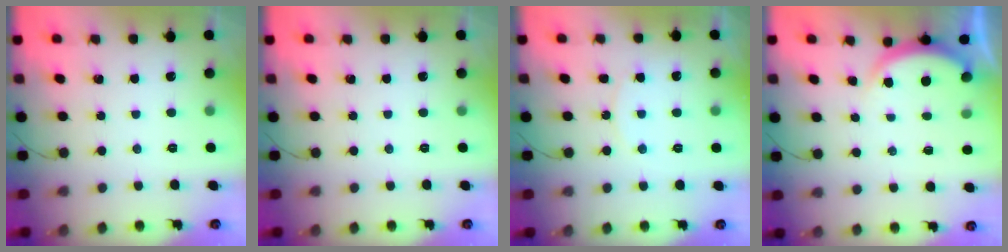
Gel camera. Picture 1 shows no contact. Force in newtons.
{"total": 0.0}
{"total": 7.4, "press": 7.3, "slide": 0.6}
{"total": 3.6, "press": 3.5, "slide": 0.7}